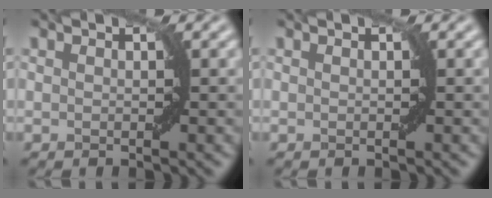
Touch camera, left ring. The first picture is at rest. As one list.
[{"total": 0.0}]